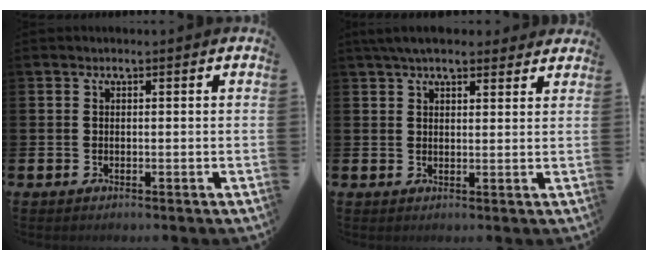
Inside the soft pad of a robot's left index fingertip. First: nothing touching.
{"total": 4.5, "force": [4.0, 1.4, 1.6], "torque": [-0.028, -0.012, 0.073]}